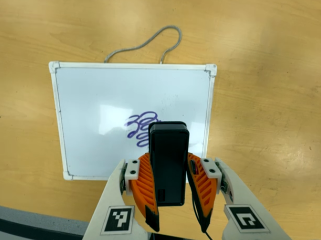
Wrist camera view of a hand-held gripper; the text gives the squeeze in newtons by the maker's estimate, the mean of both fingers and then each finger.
{"total": 6.9, "left": 5.7, "right": 8.1}